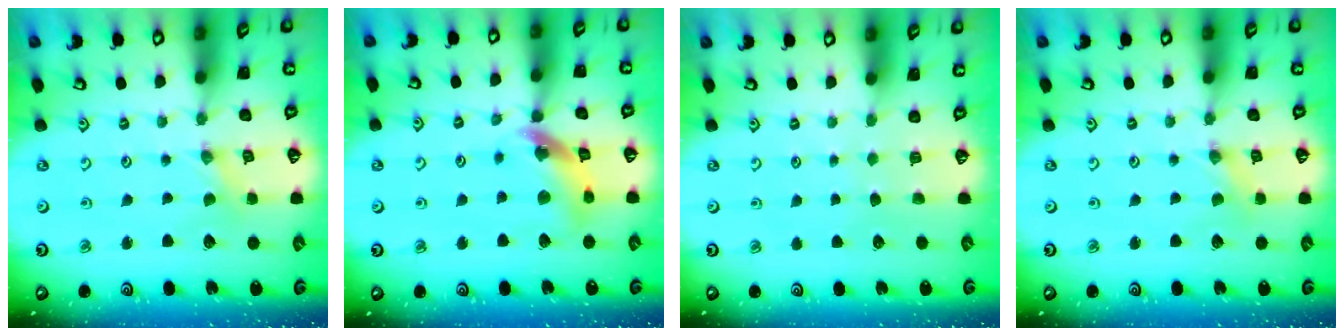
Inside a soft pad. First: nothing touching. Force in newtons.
{"total": 12.8, "press": 12.7, "slide": 1.3}
{"total": 0.0}
{"total": 0.0}